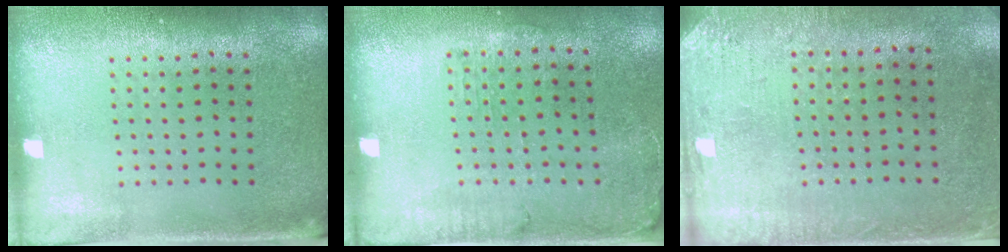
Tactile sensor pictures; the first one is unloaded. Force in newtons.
{"total": 1.3, "press": 1.2, "slide": 0.5}
{"total": 3.2, "press": 2.6, "slide": 2.0}